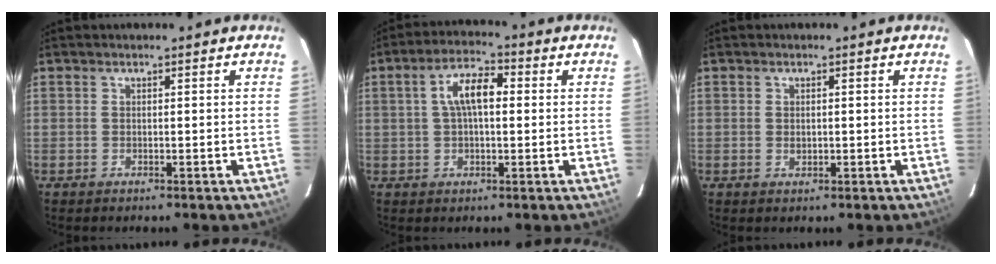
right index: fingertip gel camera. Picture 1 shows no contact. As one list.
[{"total": 7.3, "force": [1.1, 3.2, 6.4], "torque": [-0.120, 0.021, 0.019]}, {"total": 1.2, "force": [0.1, 0.8, 0.8], "torque": [-0.013, 0.001, 0.003]}]